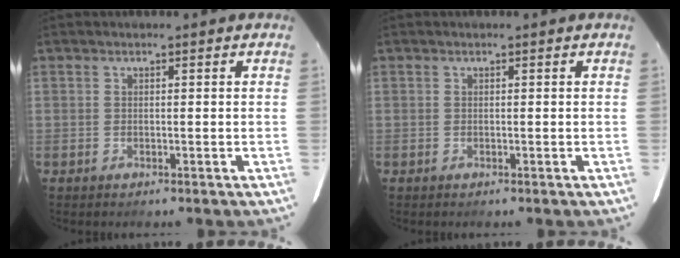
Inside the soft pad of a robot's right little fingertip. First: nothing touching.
{"total": 0.0}